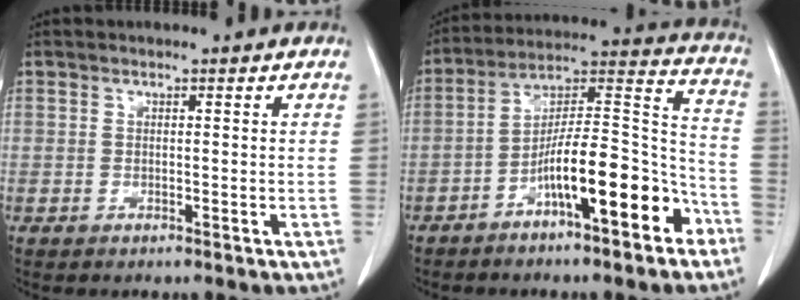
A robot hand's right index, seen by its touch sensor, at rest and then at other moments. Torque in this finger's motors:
{"motor_torque": [1.23, -0.91, 0.64, 0.21]}